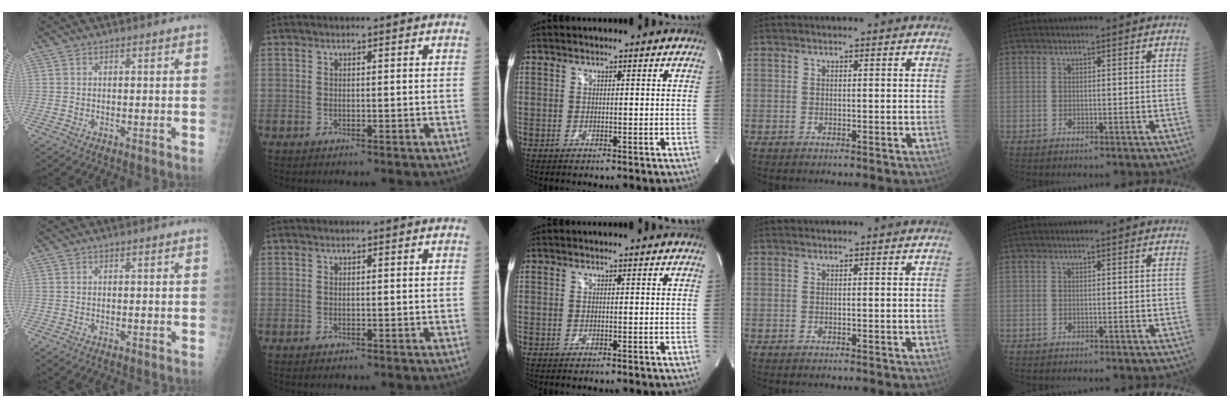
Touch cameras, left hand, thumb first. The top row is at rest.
{}